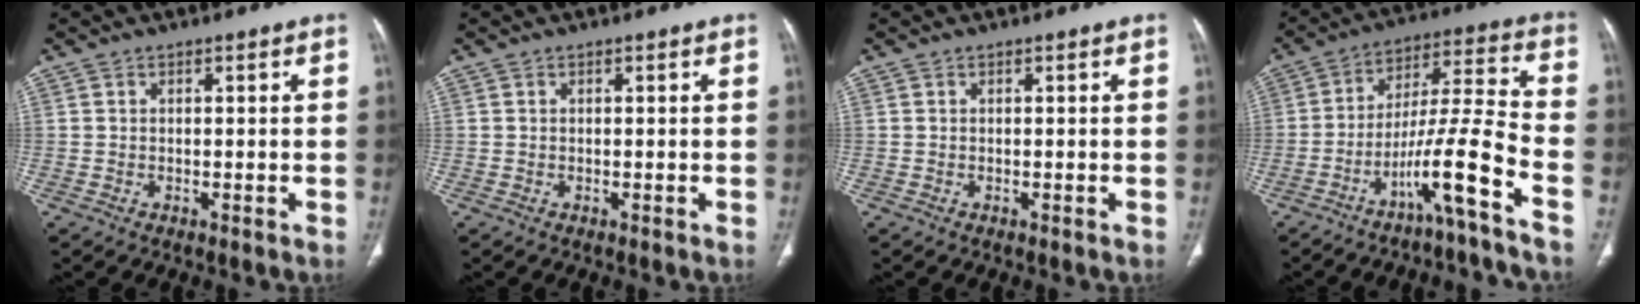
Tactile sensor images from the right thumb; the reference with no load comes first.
{"total": 0.0}
{"total": 0.0}
{"total": 13.4, "force": [-7.7, 0.1, 11.0], "torque": [-0.213, 0.064, -0.140]}